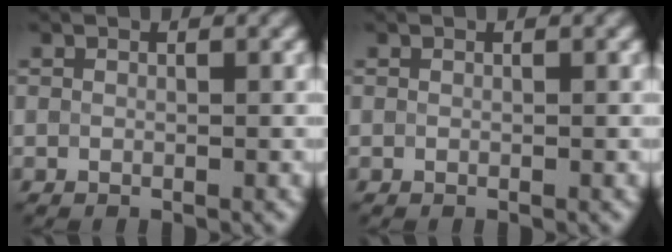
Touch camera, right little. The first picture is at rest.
{"total": 0.0}